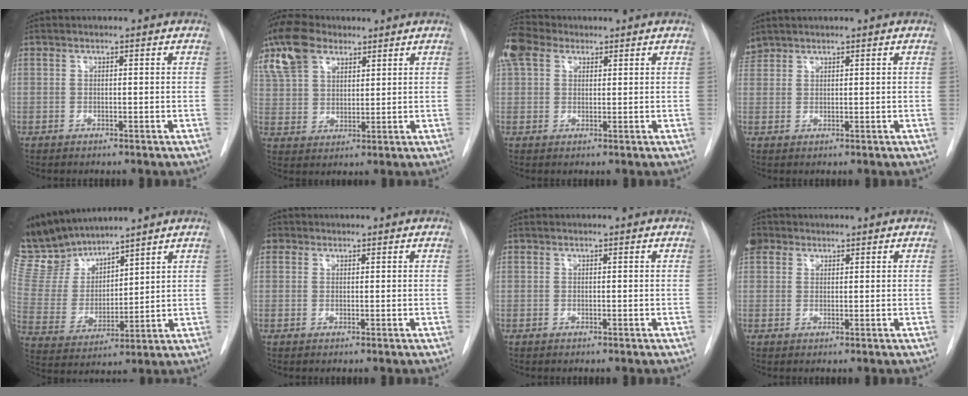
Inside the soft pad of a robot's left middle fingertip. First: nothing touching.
{"total": 11.1, "force": [7.8, 6.0, 5.1], "torque": [-0.127, 0.022, 0.155]}
{"total": 4.7, "force": [3.2, 3.0, 1.7], "torque": [-0.057, 0.024, 0.070]}
{"total": 2.0, "force": [1.9, 0.6, -0.2], "torque": [-0.002, 0.014, 0.040]}
{"total": 11.7, "force": [11.2, 2.2, 2.6], "torque": [-0.067, -0.003, 0.237]}
{"total": 1.2, "force": [0.6, 1.1, 0.2], "torque": [0.006, 0.006, 0.004]}
{"total": 0.0}
{"total": 3.2, "force": [2.1, 2.5, 0.2], "torque": [-0.009, 0.010, 0.044]}